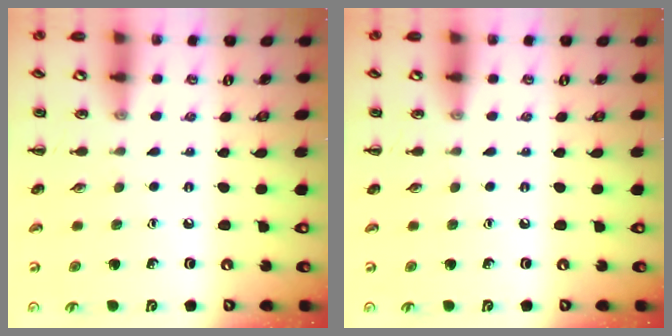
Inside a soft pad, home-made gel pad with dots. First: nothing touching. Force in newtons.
{"total": 0.0}